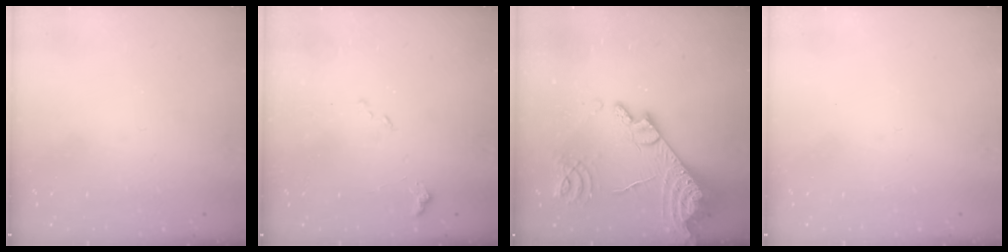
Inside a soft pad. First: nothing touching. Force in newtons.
{"total": 8.3, "press": 8.2, "slide": 1.0}
{"total": 23.4, "press": 23.2, "slide": 2.6}
{"total": 0.0}